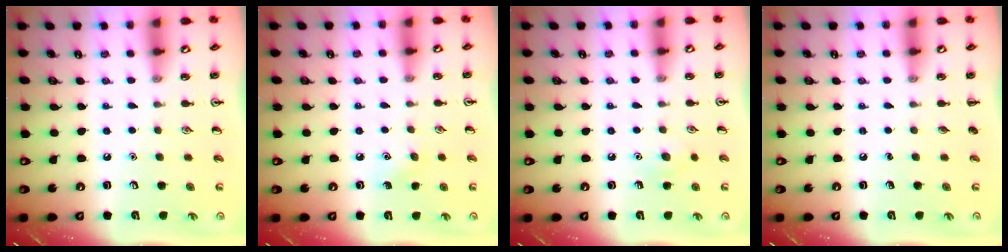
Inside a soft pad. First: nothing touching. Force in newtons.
{"total": 4.4, "press": 4.2, "slide": 1.4}
{"total": 6.0, "press": 5.8, "slide": 1.6}
{"total": 0.0}